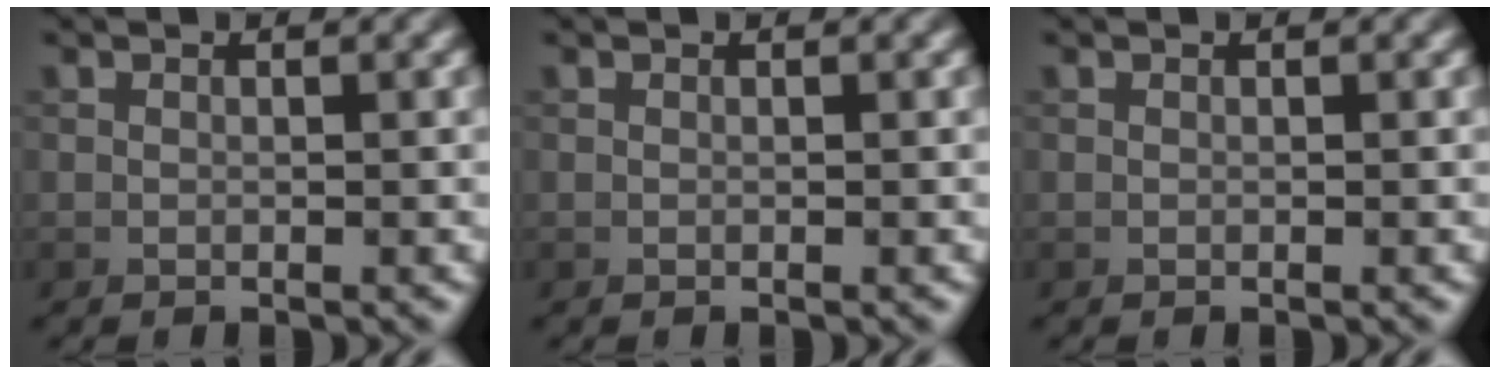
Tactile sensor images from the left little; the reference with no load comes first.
{"total": 0.0}
{"total": 0.0}